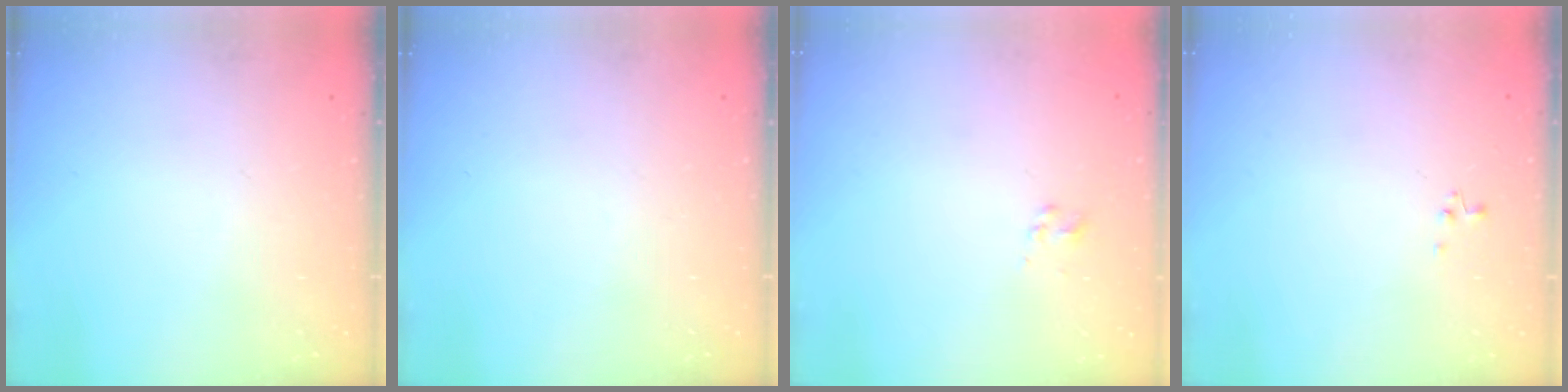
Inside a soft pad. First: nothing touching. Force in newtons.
{"total": 0.0}
{"total": 2.5, "press": 2.4, "slide": 0.8}
{"total": 1.0, "press": 0.9, "slide": 0.4}